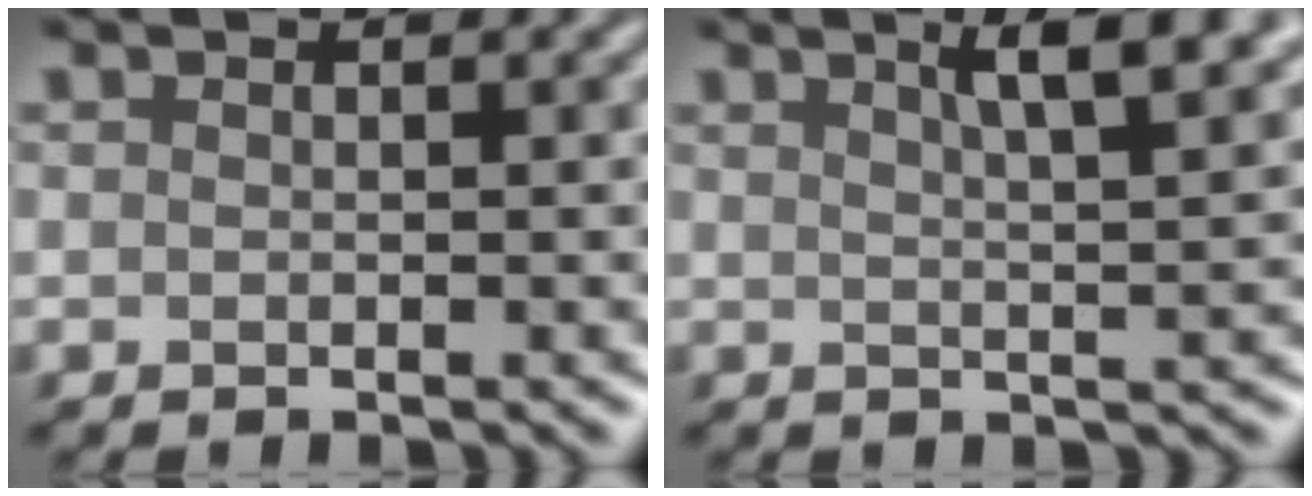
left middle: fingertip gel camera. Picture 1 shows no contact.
{"total": 5.1, "force": [2.9, 1.1, 4.1], "torque": [-0.039, 0.019, 0.034]}